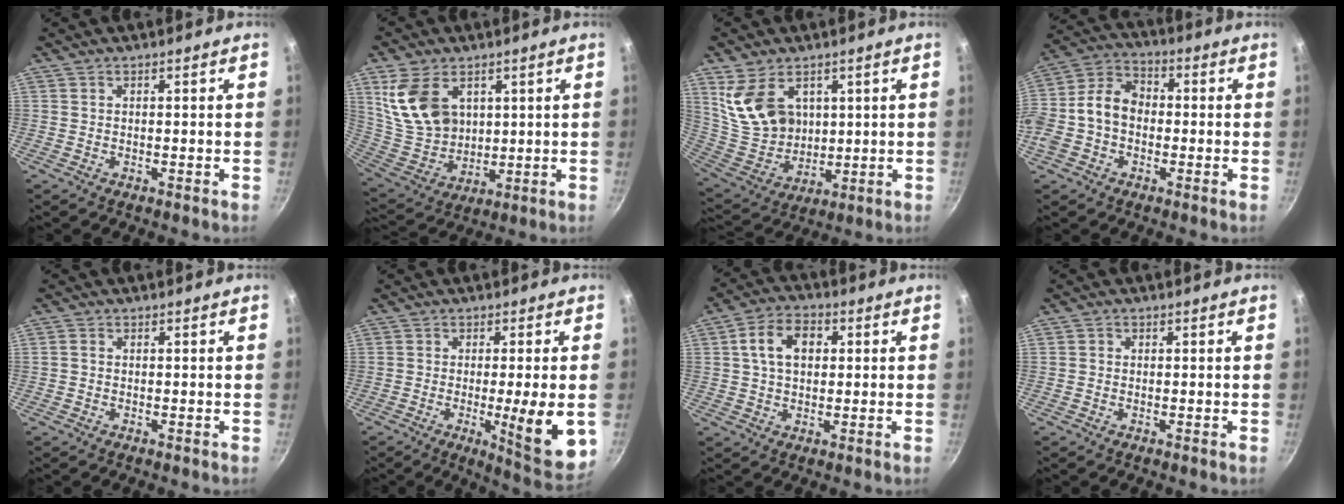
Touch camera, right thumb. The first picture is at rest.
{"total": 14.4, "force": [5.2, 10.0, 8.9], "torque": [-0.146, -0.029, 0.122]}
{"total": 13.6, "force": [5.3, 9.5, 8.1], "torque": [-0.130, -0.037, 0.125]}
{"total": 12.9, "force": [-0.8, 9.6, 8.6], "torque": [-0.143, 0.035, -0.033]}
{"total": 1.0, "force": [-0.1, 0.8, 0.5], "torque": [-0.009, 0.004, -0.003]}
{"total": 11.8, "force": [-1.9, 1.6, 11.5], "torque": [-0.158, -0.009, -0.021]}
{"total": 8.8, "force": [1.8, 6.1, 6.1], "torque": [-0.087, 0.014, 0.023]}
{"total": 1.0, "force": [-0.1, 0.9, 0.3], "torque": [-0.003, 0.003, -0.004]}